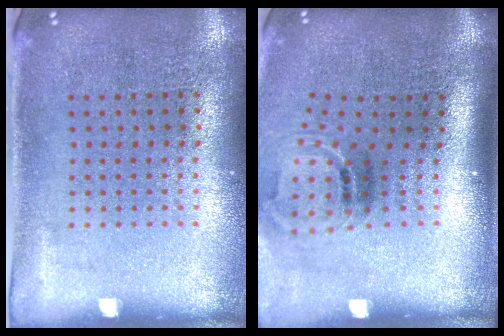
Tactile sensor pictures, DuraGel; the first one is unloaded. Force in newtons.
{"total": 1.8, "press": 1.1, "slide": 1.4}